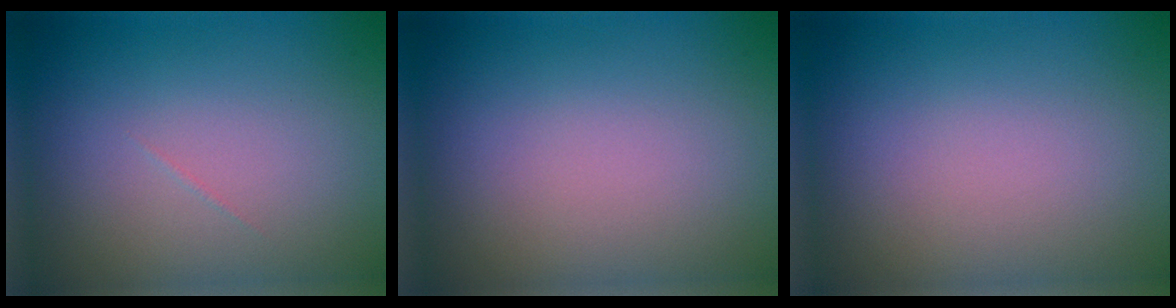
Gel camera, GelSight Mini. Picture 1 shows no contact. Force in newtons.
{"total": 0.0}
{"total": 0.0}